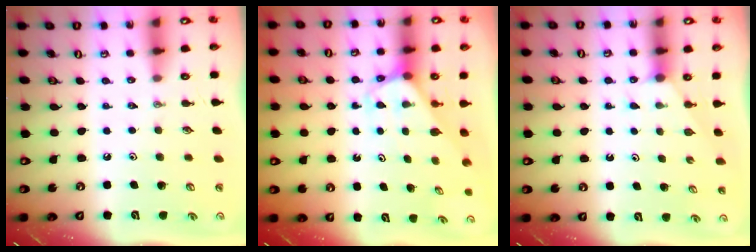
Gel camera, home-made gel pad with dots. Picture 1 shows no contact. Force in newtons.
{"total": 2.6, "press": 2.6, "slide": 0.1}
{"total": 2.0, "press": 2.0, "slide": 0.2}